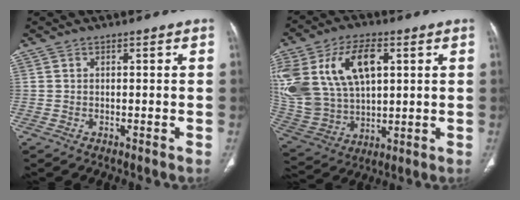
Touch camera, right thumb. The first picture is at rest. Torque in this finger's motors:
{"motor_torque": [1.01, 1.87, 1.41, 1.02, 0.31]}